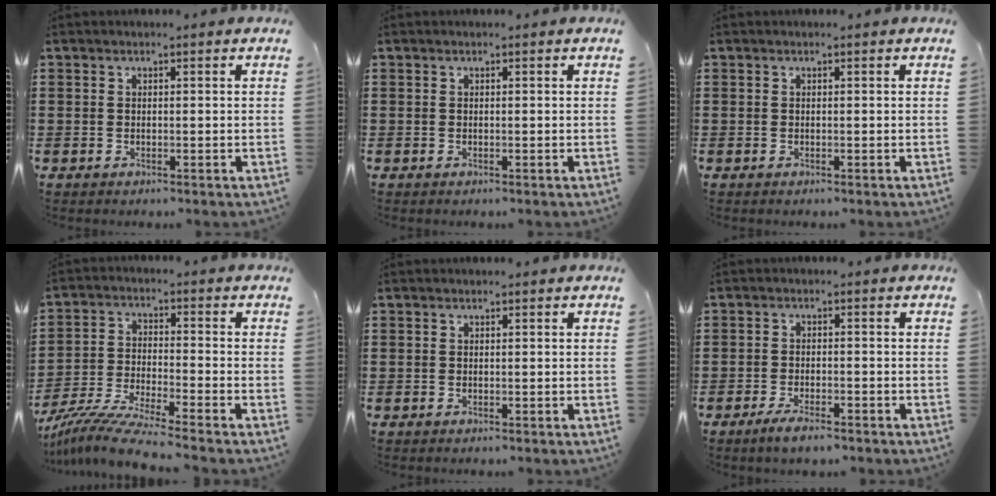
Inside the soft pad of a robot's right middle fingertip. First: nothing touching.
{"total": 0.0}
{"total": 0.0}
{"total": 7.6, "force": [-7.0, -0.4, 3.1], "torque": [-0.069, -0.010, -0.138]}
{"total": 0.0}
{"total": 3.0, "force": [-2.4, 0.6, 1.7], "torque": [-0.036, 0.003, -0.049]}